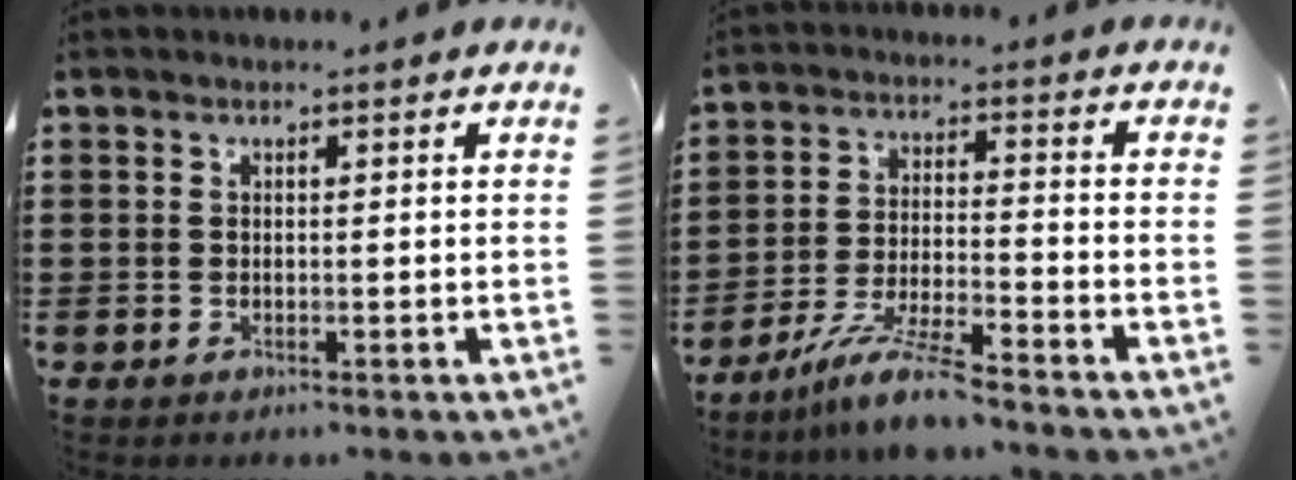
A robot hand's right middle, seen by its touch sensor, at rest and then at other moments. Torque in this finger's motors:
{"motor_torque": [1.46, -0.68, 0.30, 0.11]}